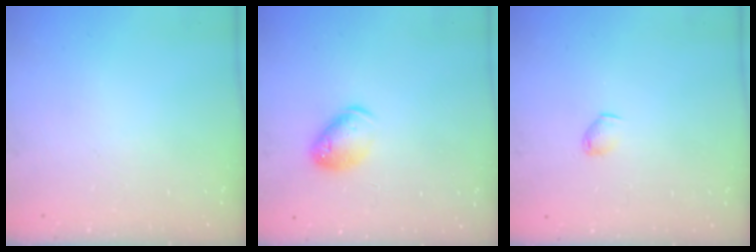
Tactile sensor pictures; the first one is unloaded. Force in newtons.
{"total": 10.2, "press": 10.1, "slide": 1.4}
{"total": 3.0, "press": 3.0, "slide": 0.5}